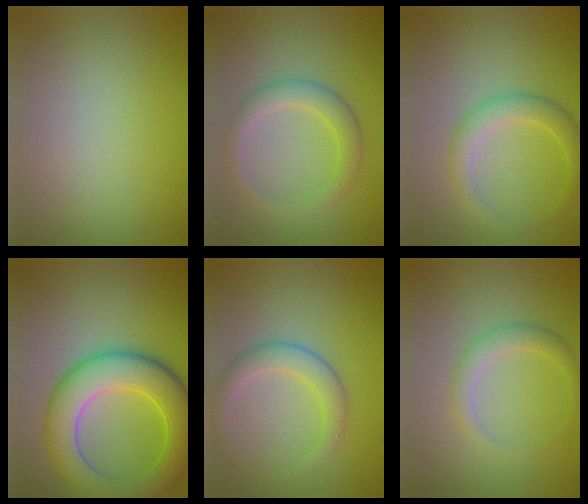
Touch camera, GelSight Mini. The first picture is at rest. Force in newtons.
{"total": 2.8, "press": 2.8, "slide": 0.1}
{"total": 2.8, "press": 2.7, "slide": 0.2}
{"total": 8.5, "press": 8.5, "slide": 0.5}
{"total": 2.8, "press": 2.8, "slide": 0.0}
{"total": 2.1, "press": 2.1, "slide": 0.1}